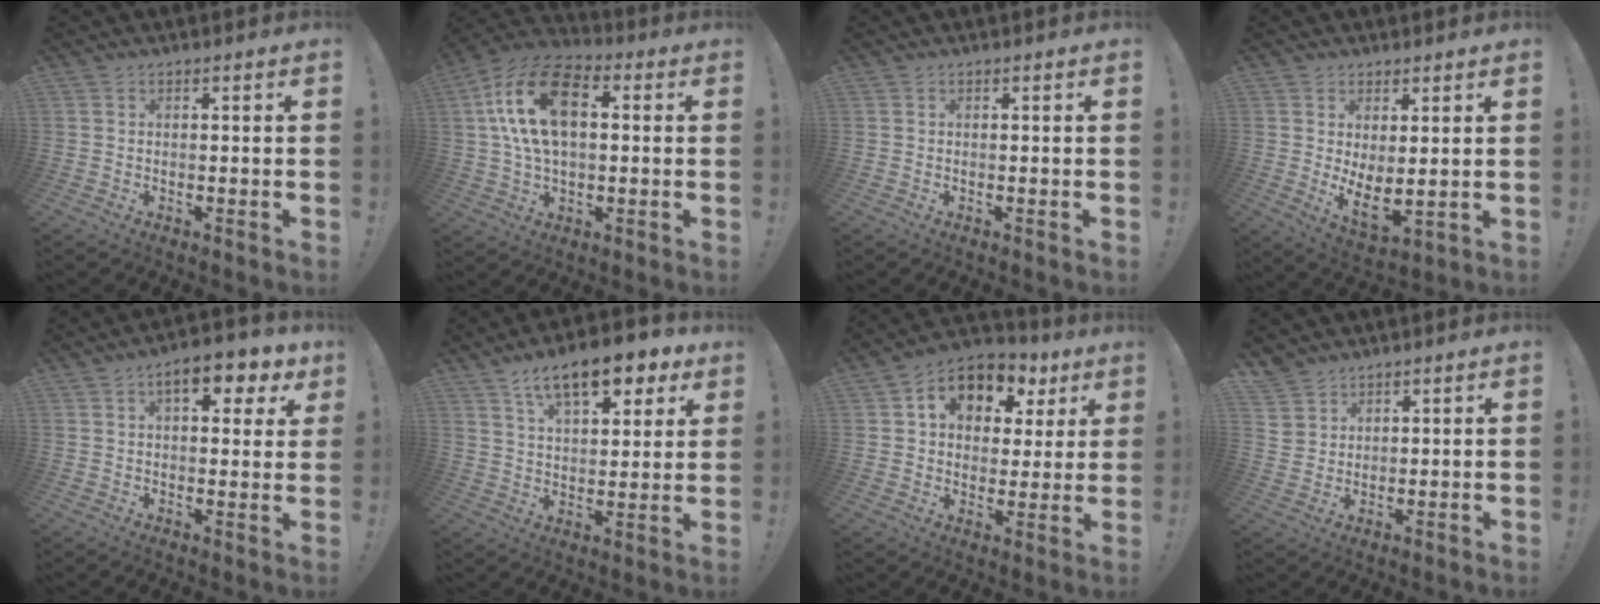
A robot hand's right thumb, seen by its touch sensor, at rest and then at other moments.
{"total": 18.5, "force": [3.6, 10.9, 14.5], "torque": [-0.257, 0.005, 0.059]}
{"total": 0.0}
{"total": 6.4, "force": [2.0, 2.7, 5.5], "torque": [-0.071, -0.036, 0.042]}
{"total": 9.3, "force": [4.3, 4.1, 7.2], "torque": [-0.092, -0.011, 0.068]}
{"total": 14.9, "force": [9.0, 6.2, 10.1], "torque": [-0.157, -0.043, 0.151]}
{"total": 10.8, "force": [5.0, 8.1, 5.2], "torque": [-0.076, -0.028, 0.094]}
{"total": 4.4, "force": [3.4, 2.7, 0.6], "torque": [-0.015, -0.024, 0.065]}